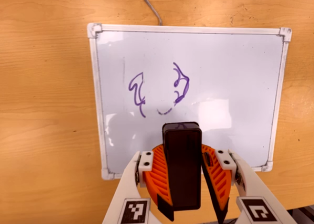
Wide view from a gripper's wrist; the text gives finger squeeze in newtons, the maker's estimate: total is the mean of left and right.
{"total": 9.5, "left": 9.9, "right": 9.1}